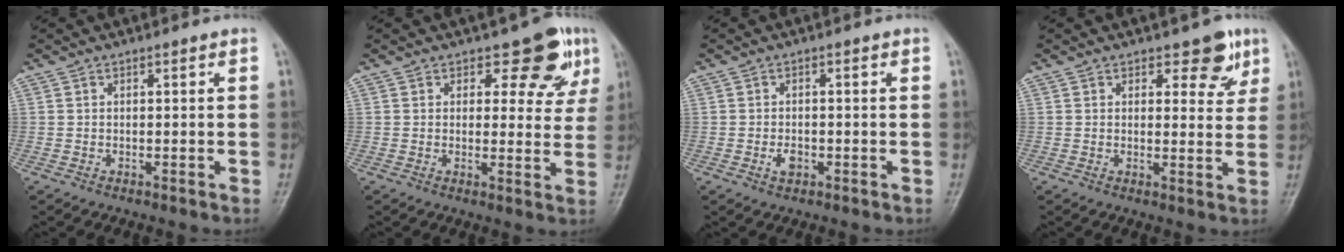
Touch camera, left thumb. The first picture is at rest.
{"total": 7.4, "force": [4.6, 4.5, 3.8], "torque": [-0.007, -0.023, 0.051]}
{"total": 2.3, "force": [-0.8, 1.5, 1.5], "torque": [-0.023, 0.001, -0.014]}
{"total": 5.4, "force": [3.3, 3.0, 3.0], "torque": [-0.004, -0.017, 0.040]}